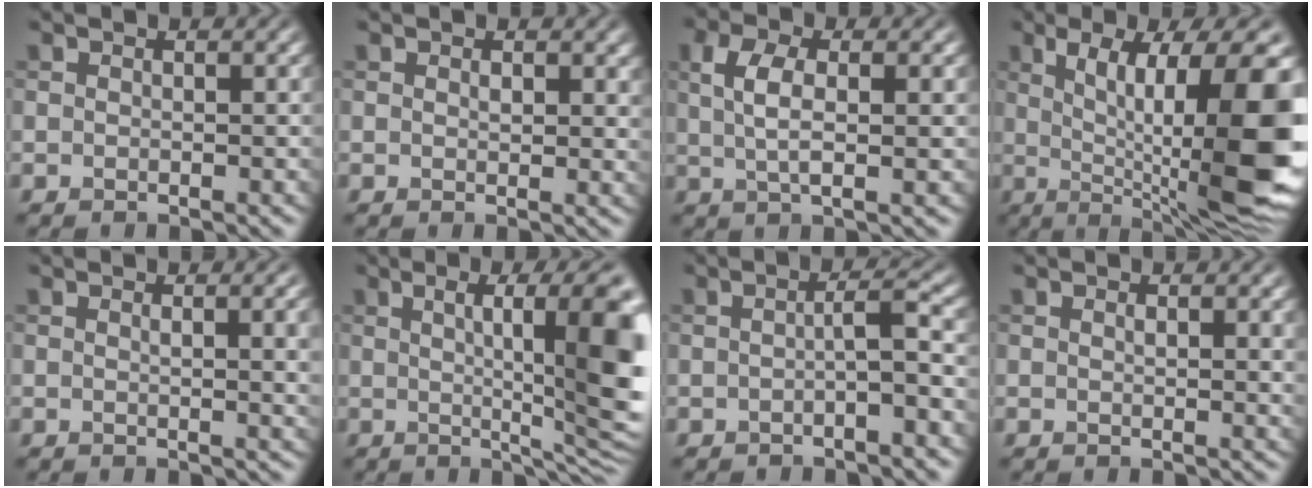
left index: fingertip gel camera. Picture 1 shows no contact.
{"total": 1.5, "force": [0.7, 0.8, 1.0], "torque": [-0.012, -0.004, 0.013]}
{"total": 4.5, "force": [0.8, 1.8, 4.1], "torque": [-0.080, 0.003, 0.013]}
{"total": 14.2, "force": [0.4, 3.2, 13.9], "torque": [-0.191, -0.001, 0.010]}
{"total": 4.3, "force": [1.0, 1.5, 3.9], "torque": [-0.032, 0.006, 0.015]}
{"total": 12.5, "force": [1.6, 2.9, 12.1], "torque": [-0.149, 0.001, 0.029]}
{"total": 3.2, "force": [-0.4, 0.5, 3.1], "torque": [-0.044, 0.010, -0.015]}
{"total": 2.0, "force": [0.8, 0.6, 1.8], "torque": [-0.015, 0.002, 0.013]}